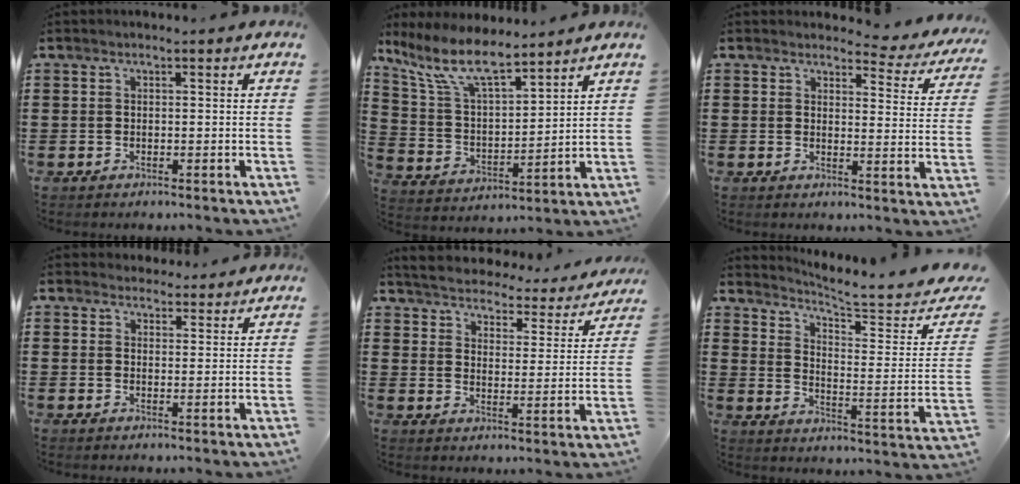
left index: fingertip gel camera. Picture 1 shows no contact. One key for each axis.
{"total": 9.4, "fx": 7.4, "fy": 2.2, "fz": 5.2, "tx": -0.129, "ty": -0.029, "tz": 0.133}
{"total": 3.7, "fx": 3.3, "fy": 1.2, "fz": 1.2, "tx": -0.024, "ty": -0.020, "tz": 0.055}
{"total": 3.1, "fx": 2.9, "fy": 0.9, "fz": 0.1, "tx": -0.011, "ty": -0.004, "tz": 0.056}
{"total": 3.6, "fx": 3.6, "fy": 0.0, "fz": 0.1, "tx": -0.026, "ty": -0.031, "tz": 0.054}
{"total": 5.6, "fx": 5.1, "fy": -0.1, "fz": 2.1, "tx": -0.062, "ty": -0.047, "tz": 0.084}